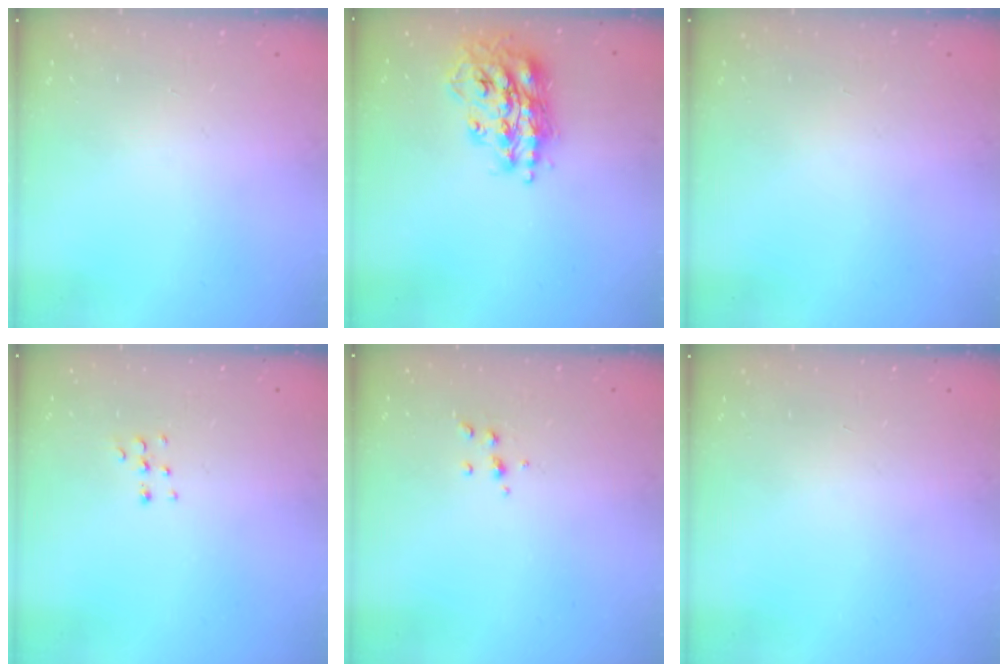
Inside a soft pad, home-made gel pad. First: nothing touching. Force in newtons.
{"total": 17.5, "press": 17.5, "slide": 1.2}
{"total": 0.0}
{"total": 4.3, "press": 4.2, "slide": 1.1}
{"total": 4.8, "press": 4.8, "slide": 0.5}
{"total": 0.0}